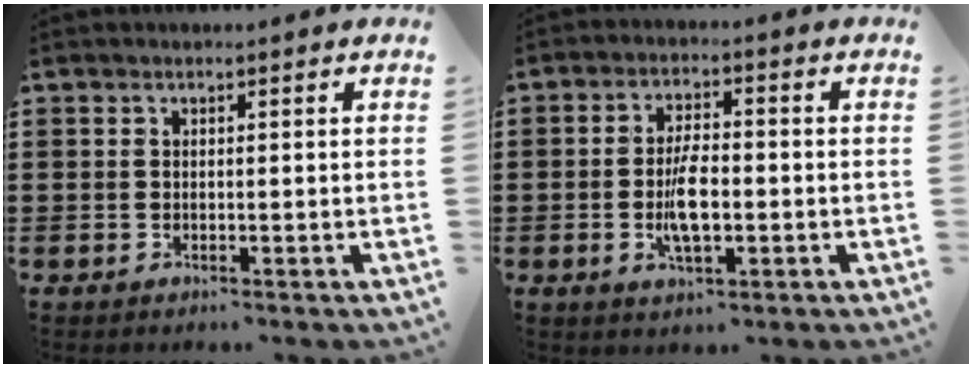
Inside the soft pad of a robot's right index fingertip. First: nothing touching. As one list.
[{"total": 6.3, "force": [-1.2, 2.6, 5.6], "torque": [-0.117, -0.001, -0.026]}]